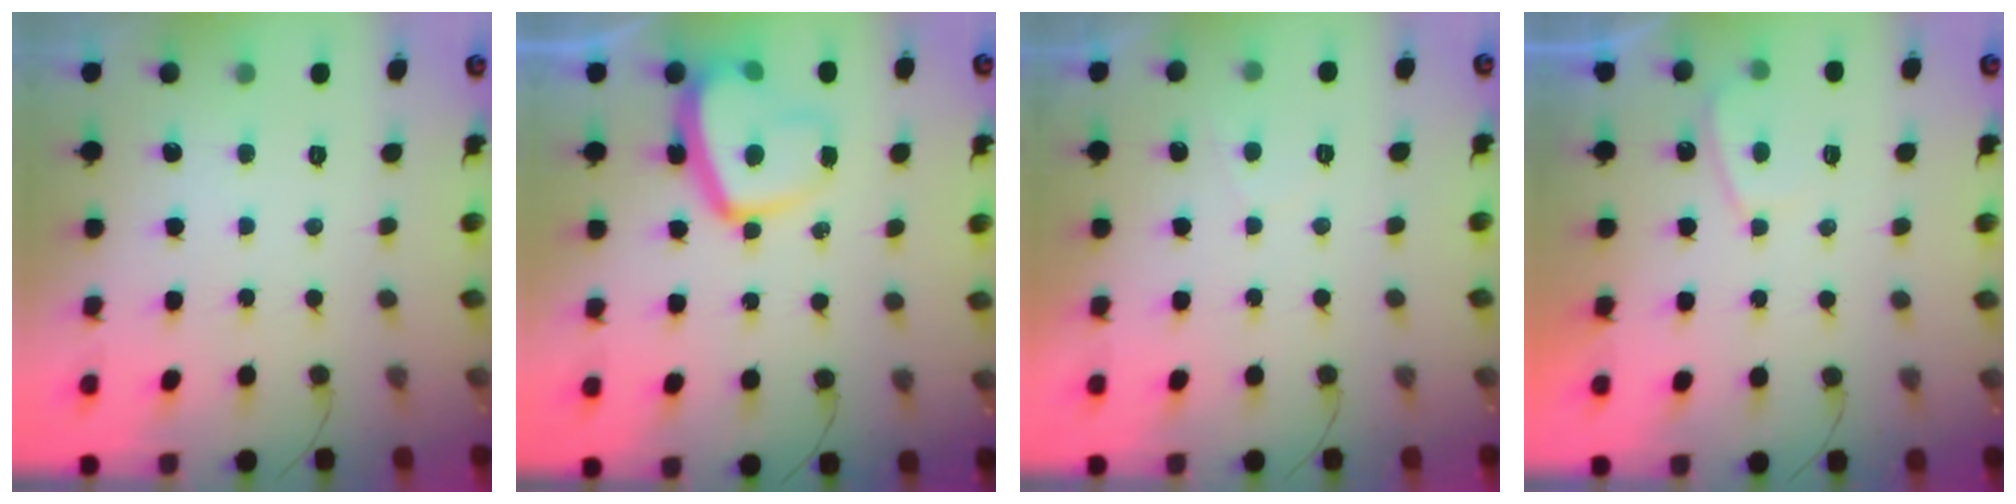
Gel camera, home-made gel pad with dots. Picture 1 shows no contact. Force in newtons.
{"total": 12.3, "press": 12.2, "slide": 1.2}
{"total": 0.8, "press": 0.6, "slide": 0.6}
{"total": 2.5, "press": 2.4, "slide": 0.7}